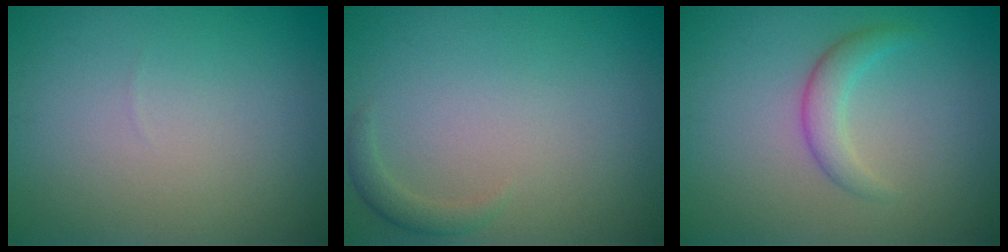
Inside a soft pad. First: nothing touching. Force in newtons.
{"total": 1.2, "press": 1.2, "slide": 0.2}
{"total": 2.2, "press": 2.2, "slide": 0.1}